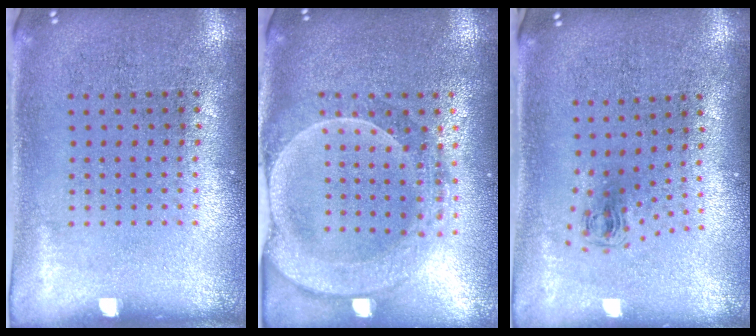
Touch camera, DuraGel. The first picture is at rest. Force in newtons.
{"total": 2.2, "press": 2.1, "slide": 0.8}
{"total": 0.8, "press": 0.4, "slide": 0.7}